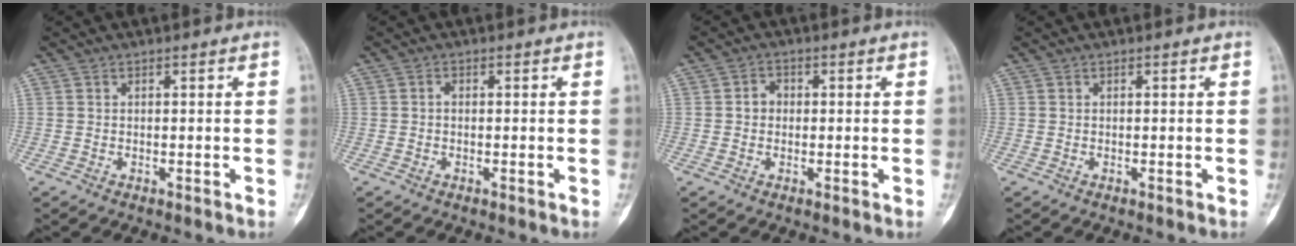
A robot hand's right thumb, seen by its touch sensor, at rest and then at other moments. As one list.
[{"total": 0.7, "force": [-0.1, 0.4, 0.5], "torque": [-0.006, 0.001, -0.006]}, {"total": 2.9, "force": [0.0, 2.6, 1.3], "torque": [-0.004, 0.009, -0.007]}, {"total": 0.0}]